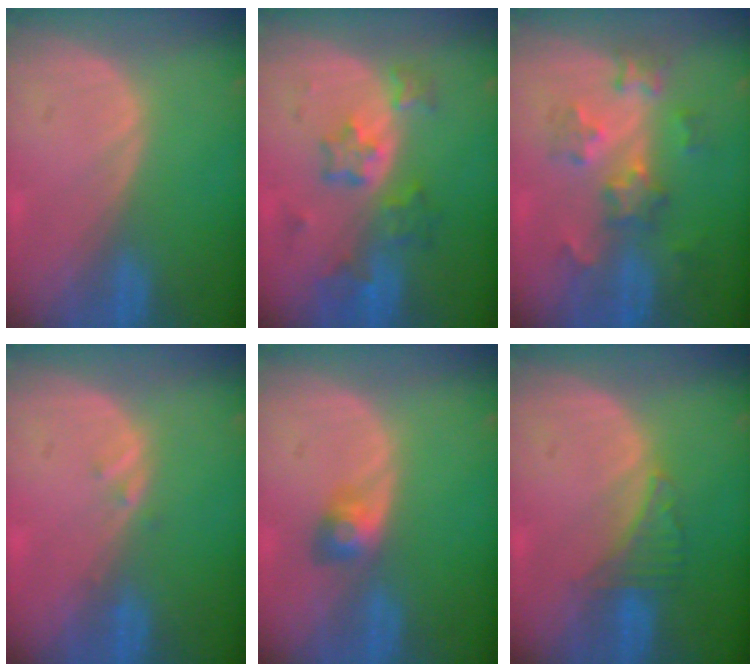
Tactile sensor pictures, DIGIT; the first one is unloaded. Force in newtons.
{"total": 7.1, "press": 6.3, "slide": 3.3}
{"total": 6.5, "press": 6.3, "slide": 1.8}
{"total": 1.0, "press": 0.9, "slide": 0.5}
{"total": 3.0, "press": 2.7, "slide": 1.4}
{"total": 3.2, "press": 3.2, "slide": 0.2}